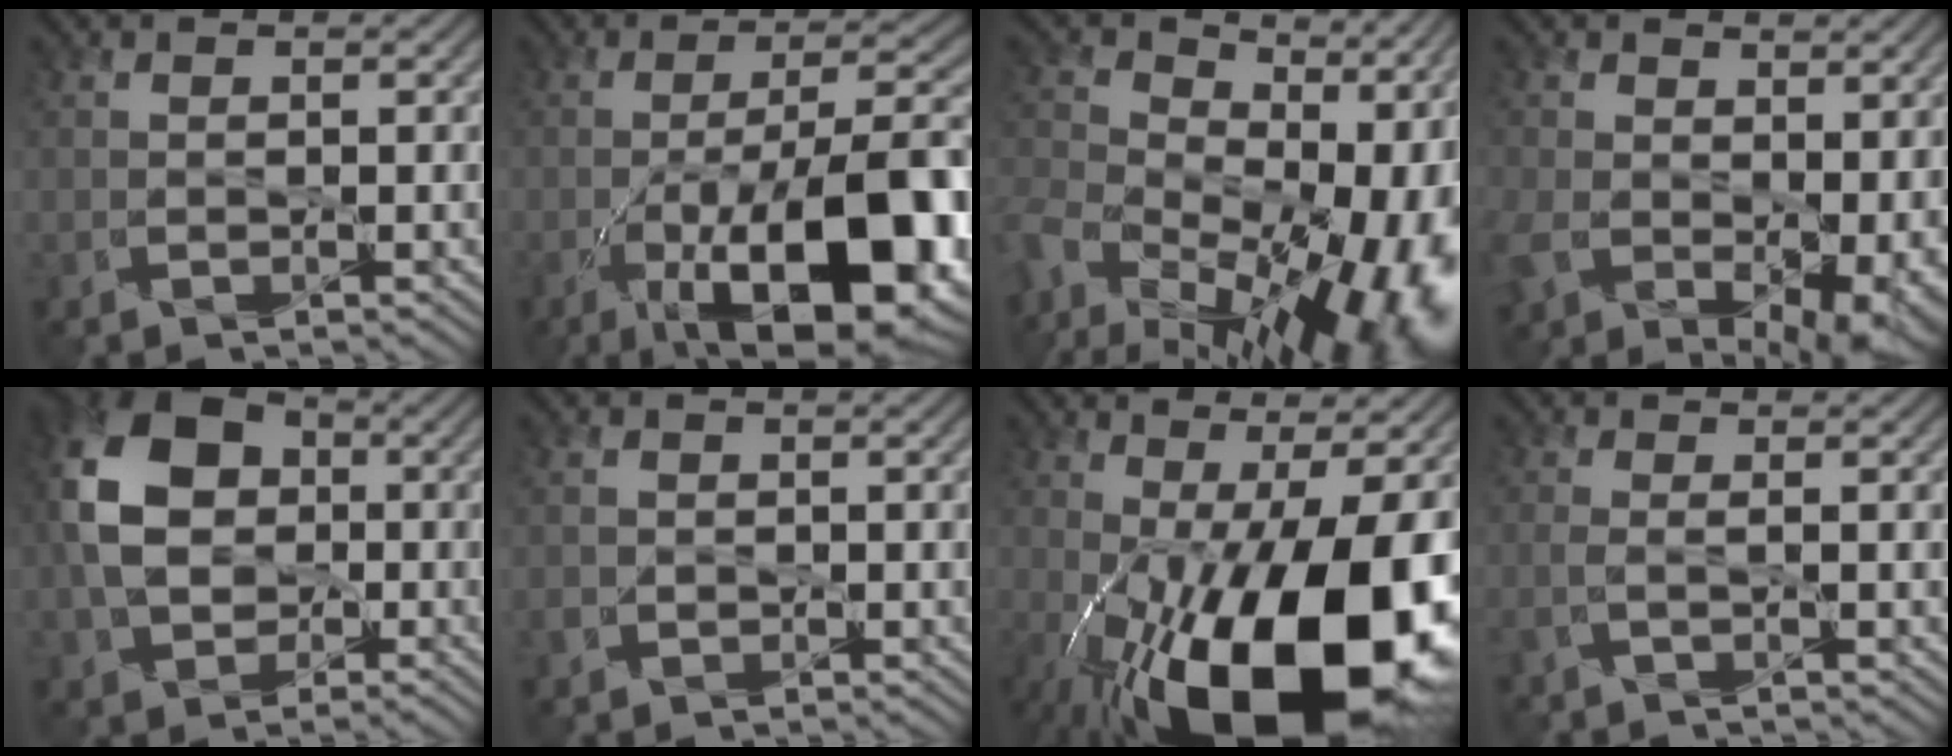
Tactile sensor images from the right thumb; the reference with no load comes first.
{"total": 18.0, "force": [-7.9, 6.9, 14.6], "torque": [-0.210, -0.003, -0.120]}
{"total": 19.3, "force": [-6.4, 13.2, 12.5], "torque": [-0.195, -0.002, -0.070]}
{"total": 11.0, "force": [-1.2, 7.4, 8.0], "torque": [-0.184, -0.039, -0.002]}
{"total": 12.1, "force": [0.2, 9.4, 7.6], "torque": [-0.173, 0.003, 0.001]}
{"total": 0.9, "force": [-0.2, 0.8, -0.3], "torque": [0.009, 0.002, -0.008]}
{"total": 20.0, "force": [-6.8, 9.5, 16.3], "torque": [-0.281, -0.053, -0.082]}
{"total": 0.9, "force": [-0.3, 0.0, 0.9], "torque": [-0.017, 0.003, -0.016]}